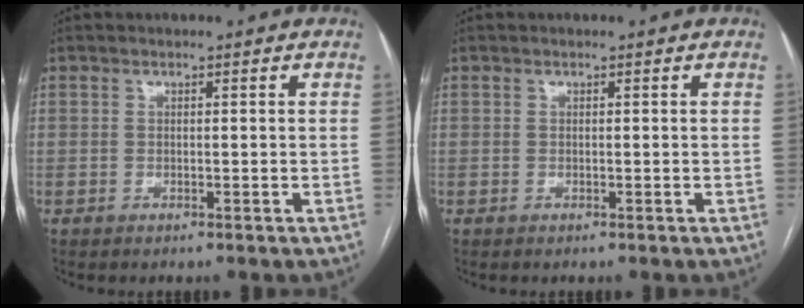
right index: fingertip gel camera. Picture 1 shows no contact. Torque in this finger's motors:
{"motor_torque": [0.00, 0.00, 0.00, 0.00]}